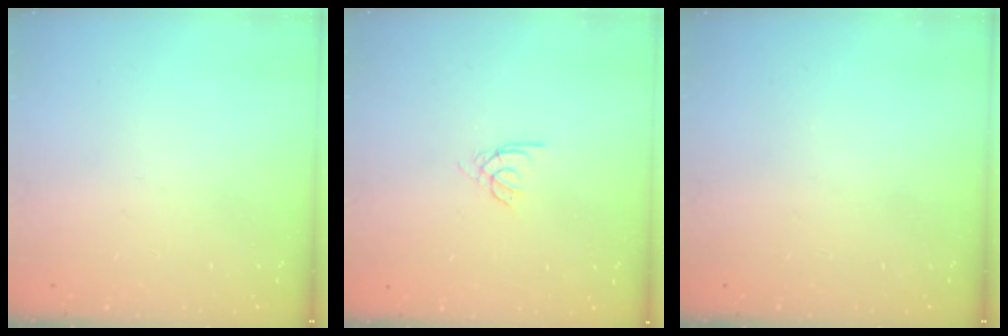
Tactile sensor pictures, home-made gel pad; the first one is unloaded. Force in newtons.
{"total": 2.1, "press": 2.1, "slide": 0.2}
{"total": 0.0}